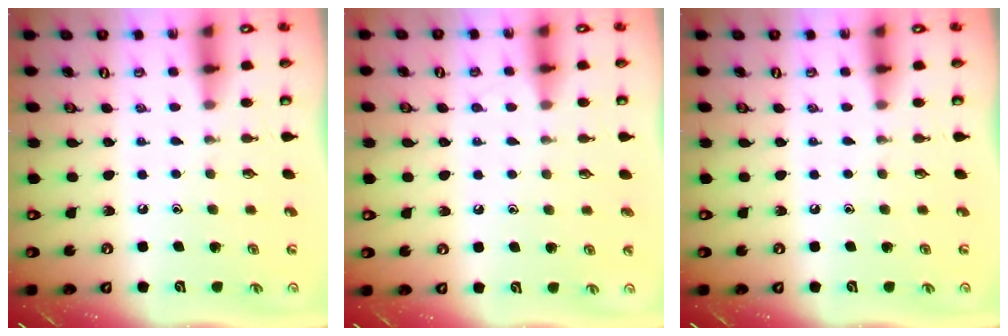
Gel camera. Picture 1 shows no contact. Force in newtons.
{"total": 4.0, "press": 4.0, "slide": 0.4}
{"total": 0.0}